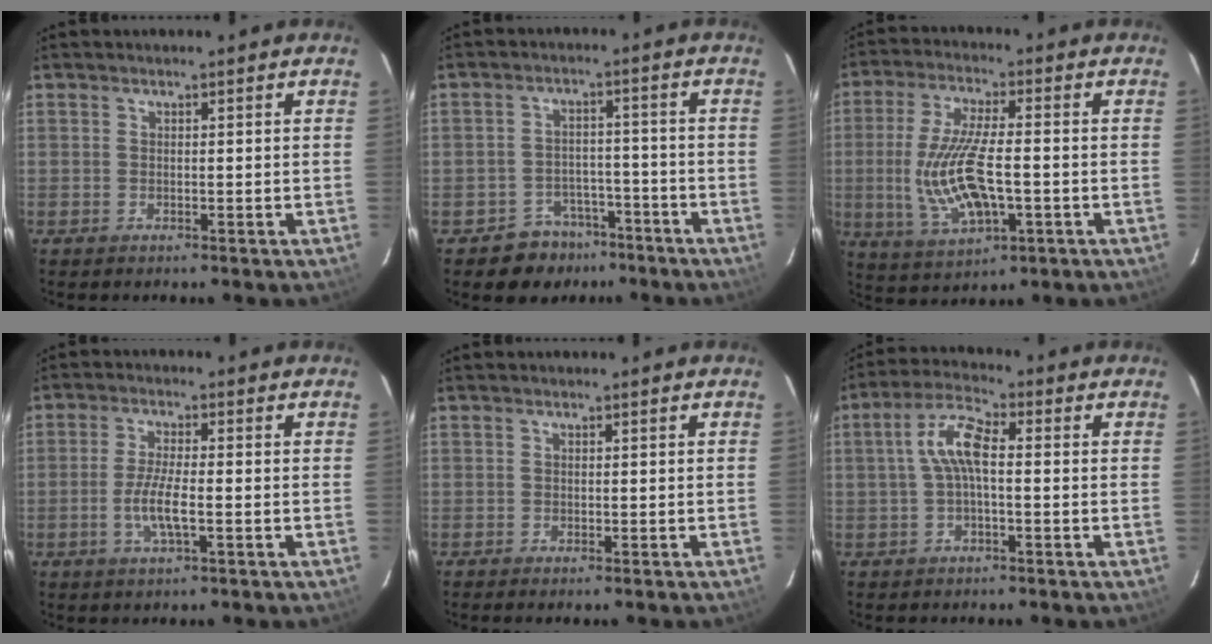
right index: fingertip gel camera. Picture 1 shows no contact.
{"total": 7.2, "force": [-5.1, 5.1, 0.4], "torque": [-0.017, 0.032, -0.067]}
{"total": 14.3, "force": [-2.7, 5.2, 13.0], "torque": [-0.265, -0.010, -0.040]}
{"total": 5.5, "force": [-1.6, 0.9, 5.2], "torque": [-0.105, -0.006, -0.033]}
{"total": 0.6, "force": [-0.6, 0.1, 0.3], "torque": [-0.007, 0.000, -0.010]}
{"total": 6.6, "force": [-0.1, 2.2, 6.2], "torque": [-0.133, 0.021, -0.002]}